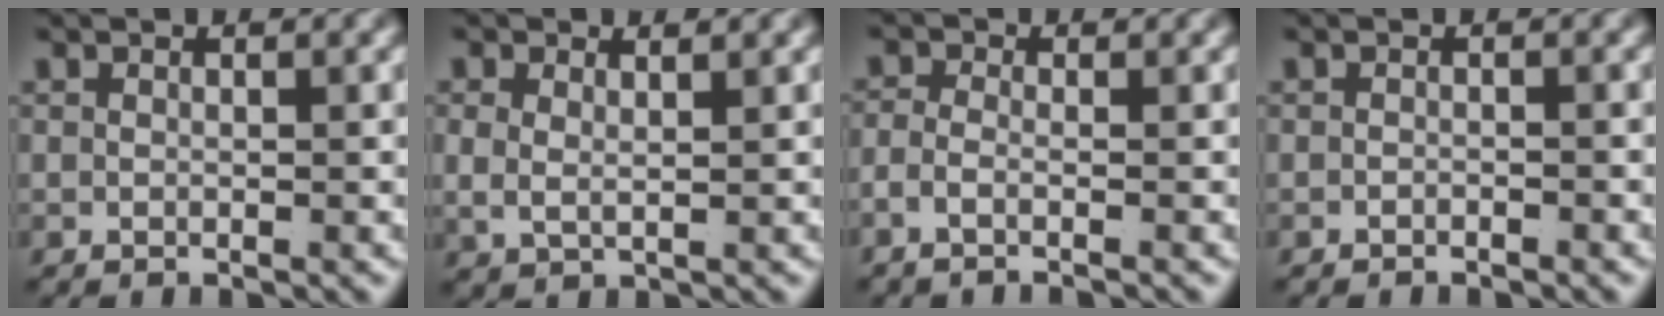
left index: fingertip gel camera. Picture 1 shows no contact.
{"total": 2.0, "force": [1.0, 1.1, 1.4], "torque": [-0.041, -0.017, 0.033]}
{"total": 2.2, "force": [-1.6, 0.6, 1.5], "torque": [-0.041, -0.011, -0.024]}
{"total": 0.9, "force": [-0.8, -0.4, 0.0], "torque": [-0.004, -0.007, -0.009]}